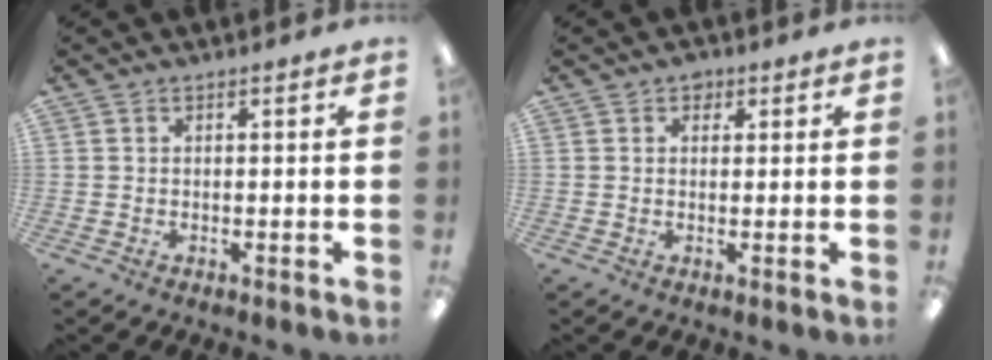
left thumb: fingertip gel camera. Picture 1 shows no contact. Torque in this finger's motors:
{"motor_torque": [0.13, 0.01, 0.44, -0.31, 0.00]}